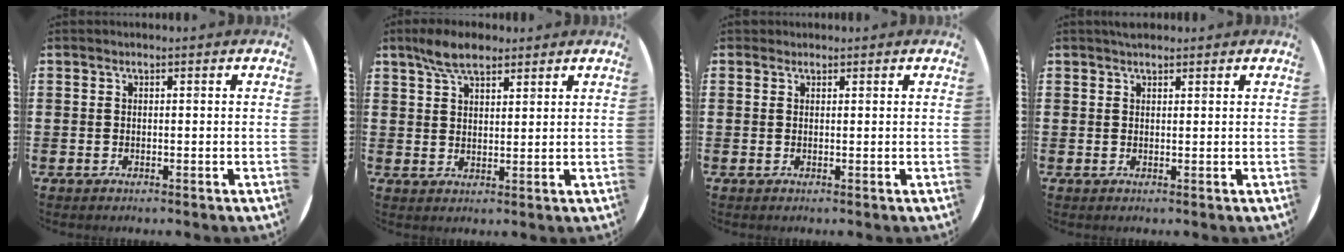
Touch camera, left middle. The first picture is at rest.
{"total": 5.5, "force": [4.3, 2.1, 2.7], "torque": [-0.063, 0.003, 0.081]}
{"total": 0.6, "force": [0.6, 0.3, -0.1], "torque": [0.009, 0.000, 0.010]}
{"total": 1.2, "force": [1.1, 0.3, 0.2], "torque": [-0.006, 0.002, 0.022]}